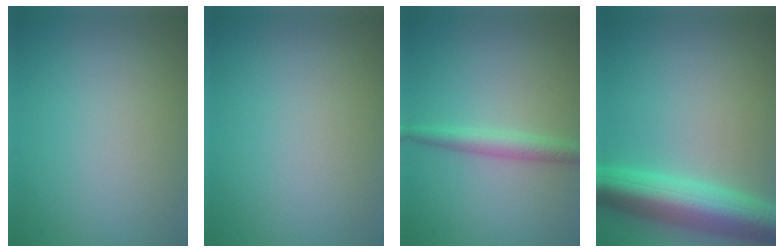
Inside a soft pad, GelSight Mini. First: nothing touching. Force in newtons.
{"total": 0.0}
{"total": 2.4, "press": 2.4, "slide": 0.0}
{"total": 8.2, "press": 8.2, "slide": 0.2}